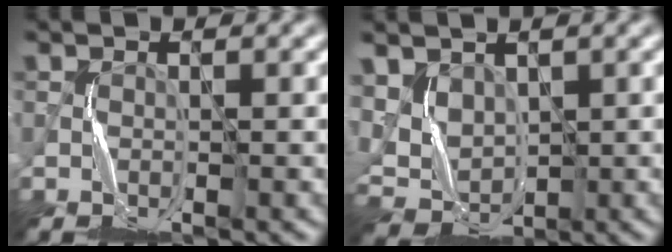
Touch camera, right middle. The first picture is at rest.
{"total": 3.6, "force": [2.1, 2.6, 1.5], "torque": [-0.042, -0.003, 0.047]}